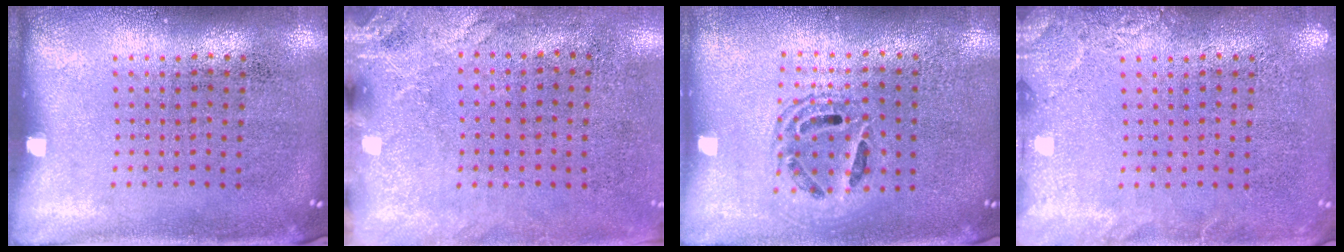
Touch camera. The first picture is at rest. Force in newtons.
{"total": 2.6, "press": 2.0, "slide": 1.6}
{"total": 1.4, "press": 1.3, "slide": 0.7}
{"total": 2.0, "press": 2.0, "slide": 0.3}